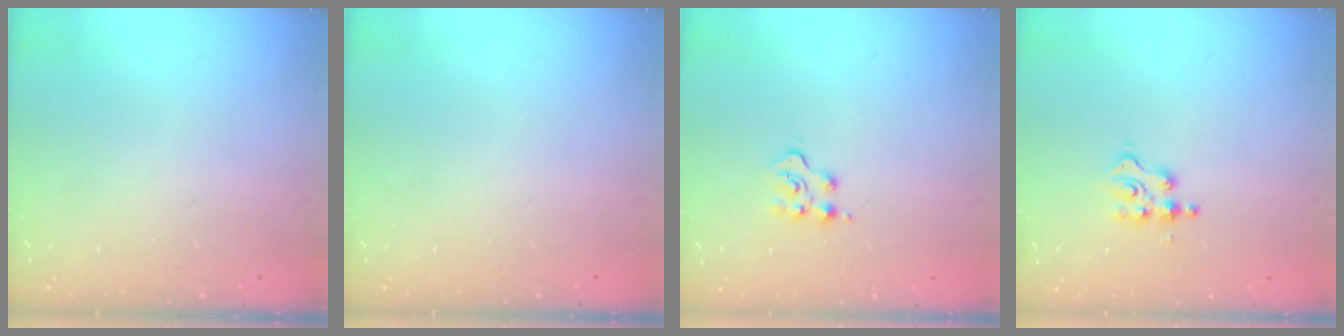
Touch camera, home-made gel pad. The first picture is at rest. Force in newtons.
{"total": 0.0}
{"total": 5.0, "press": 5.0, "slide": 0.5}
{"total": 3.9, "press": 3.9, "slide": 0.5}